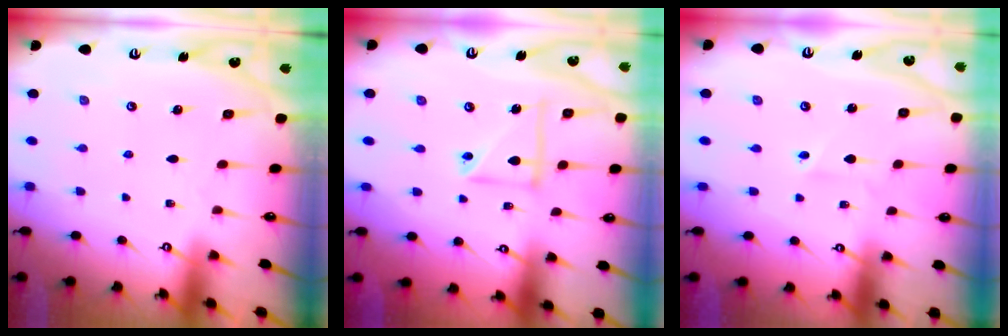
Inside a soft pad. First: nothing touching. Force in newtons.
{"total": 9.6, "press": 9.6, "slide": 0.8}
{"total": 1.6, "press": 1.3, "slide": 0.9}